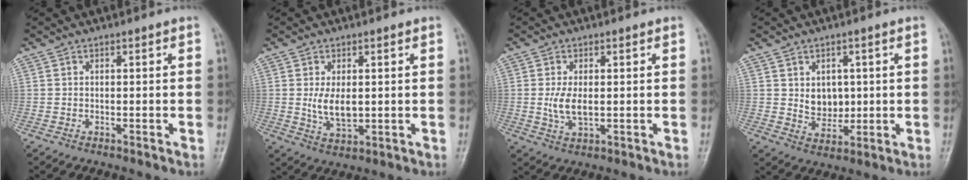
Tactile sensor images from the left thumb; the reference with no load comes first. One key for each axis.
{"total": 5.5, "fx": 0.5, "fy": 3.0, "fz": 4.6, "tx": -0.077, "ty": -0.013, "tz": 0.015}
{"total": 4.6, "fx": 0.1, "fy": 2.4, "fz": 4.0, "tx": -0.081, "ty": -0.011, "tz": 0.005}
{"total": 5.7, "fx": 0.9, "fy": 4.5, "fz": 3.4, "tx": -0.024, "ty": -0.011, "tz": 0.025}